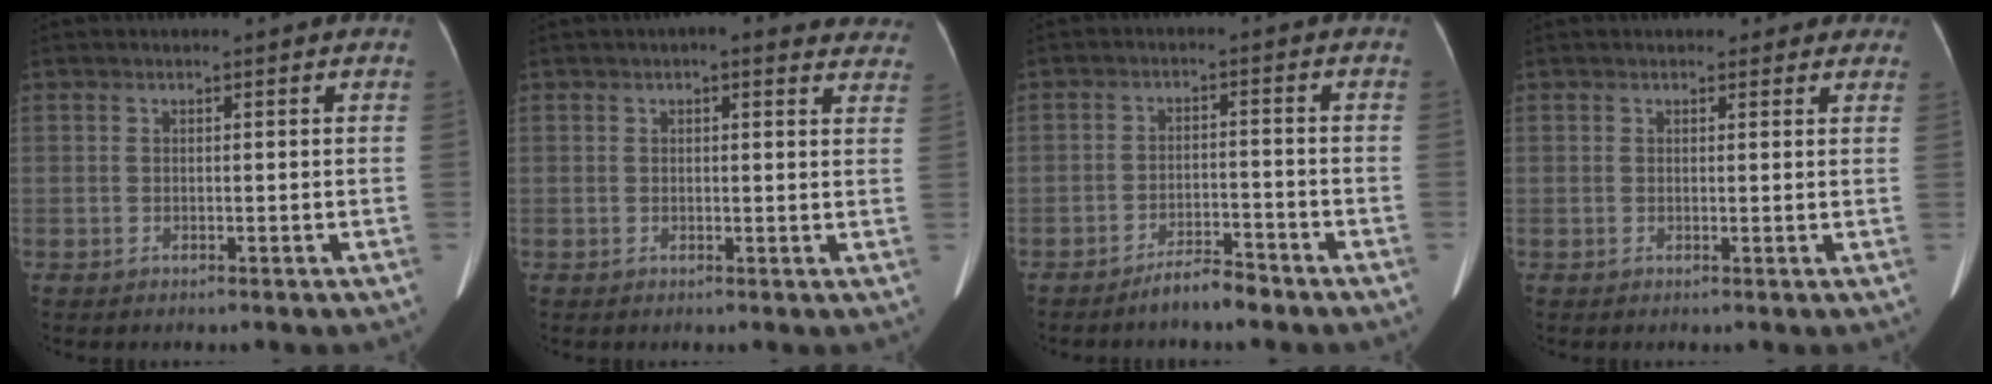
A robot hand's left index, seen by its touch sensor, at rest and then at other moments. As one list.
[{"total": 9.7, "force": [8.2, 2.8, 4.2], "torque": [-0.023, 0.009, 0.067]}, {"total": 4.1, "force": [-3.7, 0.6, 1.7], "torque": [-0.034, -0.004, -0.068]}, {"total": 4.4, "force": [3.6, 2.0, 1.5], "torque": [0.002, 0.013, 0.032]}]